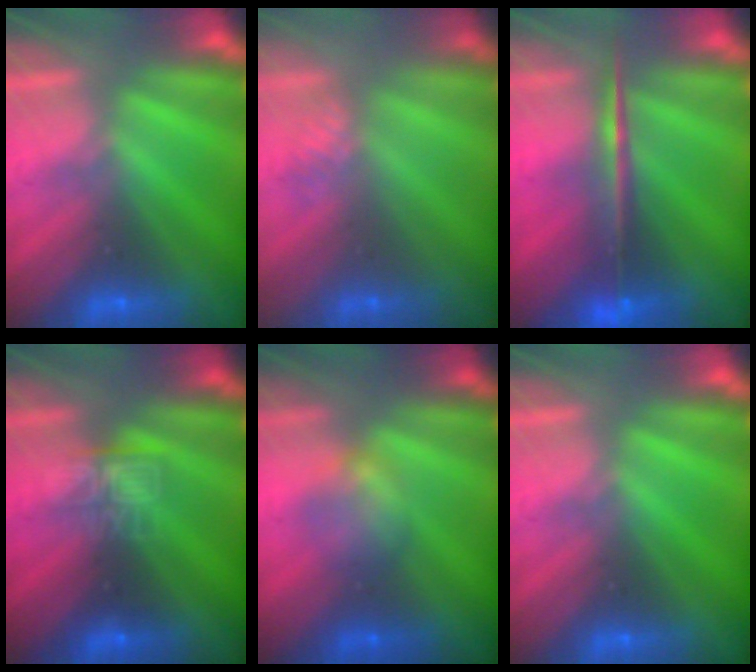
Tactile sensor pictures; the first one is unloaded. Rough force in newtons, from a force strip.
{"total": 2.7}
{"total": 5.6}
{"total": 3.5}
{"total": 2.3}
{"total": 0.0}